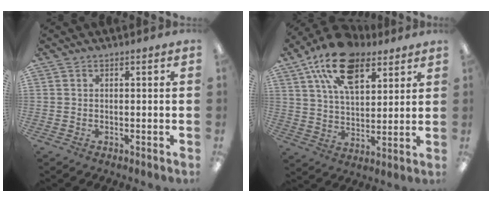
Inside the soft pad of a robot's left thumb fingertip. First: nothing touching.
{"total": 18.0, "force": [10.5, 9.5, 11.0], "torque": [-0.191, -0.033, 0.187]}